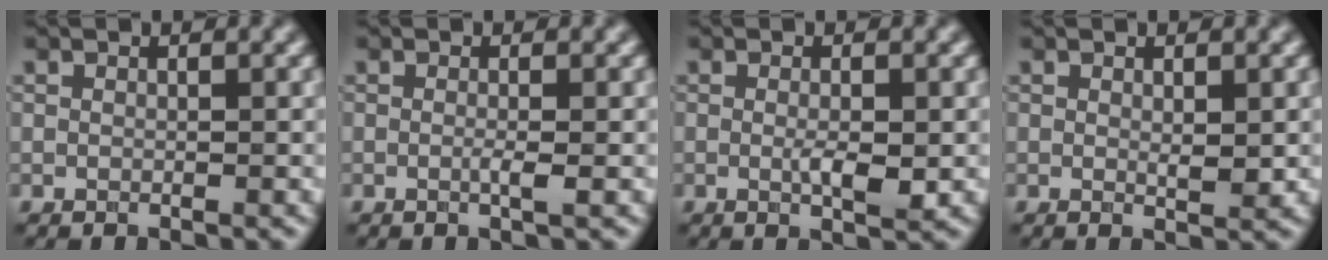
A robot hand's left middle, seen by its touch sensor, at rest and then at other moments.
{"total": 1.2, "force": [-0.2, 0.2, 1.2], "torque": [-0.019, -0.006, -0.006]}
{"total": 2.4, "force": [-0.2, 0.6, 2.3], "torque": [-0.040, -0.008, -0.002]}
{"total": 1.4, "force": [0.2, 0.4, 1.3], "torque": [-0.018, -0.005, 0.004]}